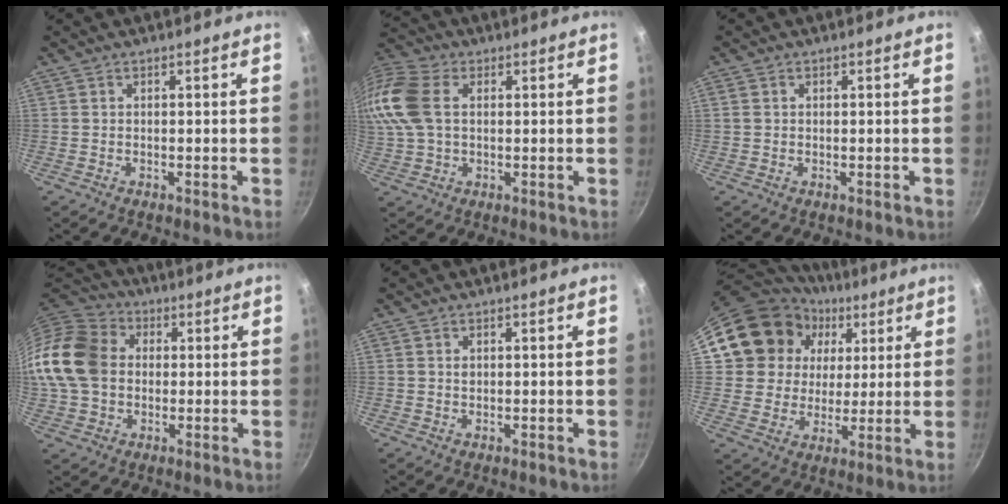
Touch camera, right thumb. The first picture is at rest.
{"total": 16.4, "force": [3.1, 11.4, 11.4], "torque": [-0.265, 0.030, 0.050]}
{"total": 1.1, "force": [0.3, 0.9, 0.5], "torque": [-0.011, 0.003, 0.006]}
{"total": 16.5, "force": [1.1, 13.1, 9.9], "torque": [-0.182, 0.026, 0.008]}
{"total": 0.9, "force": [0.3, 0.7, 0.5], "torque": [-0.006, 0.001, 0.004]}
{"total": 17.0, "force": [7.5, 14.0, 6.0], "torque": [-0.096, -0.004, 0.132]}